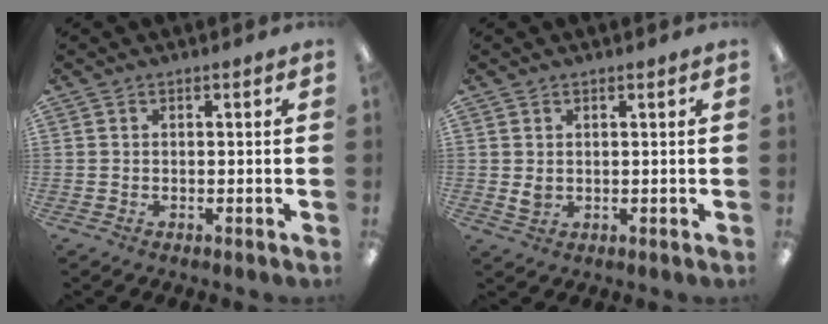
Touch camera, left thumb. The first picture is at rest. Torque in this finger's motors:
{"motor_torque": [0.39, 0.36, 0.50, -0.39, 0.00]}